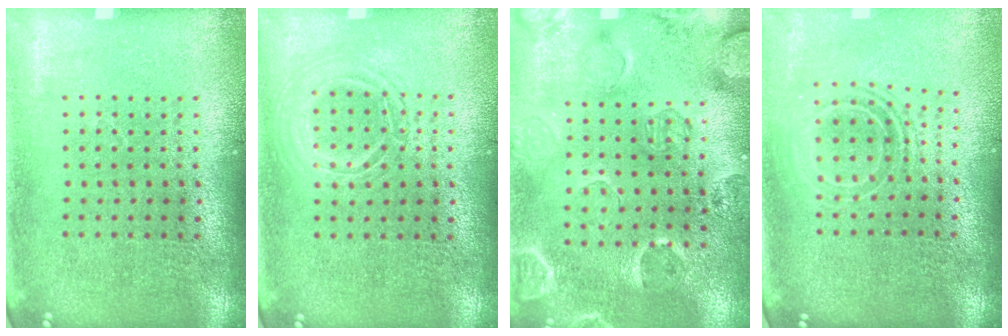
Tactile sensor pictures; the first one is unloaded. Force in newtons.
{"total": 1.1, "press": 1.0, "slide": 0.1}
{"total": 2.6, "press": 2.1, "slide": 1.5}
{"total": 1.8, "press": 1.4, "slide": 1.2}